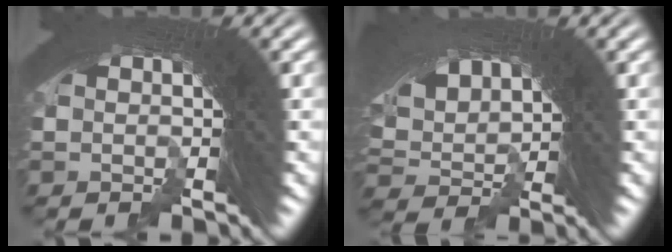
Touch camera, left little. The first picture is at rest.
{"total": 5.2, "force": [-0.3, 3.9, 3.4], "torque": [-0.095, -0.017, 0.006]}